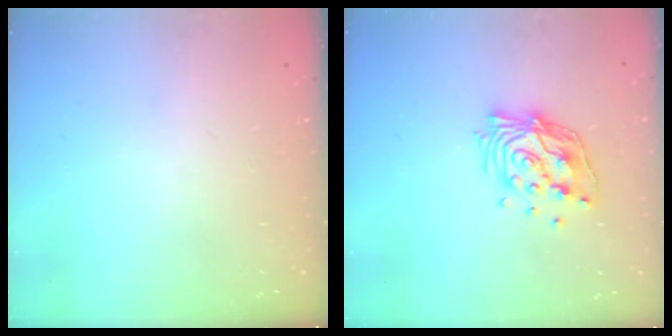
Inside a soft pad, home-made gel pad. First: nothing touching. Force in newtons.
{"total": 13.1, "press": 13.1, "slide": 1.2}